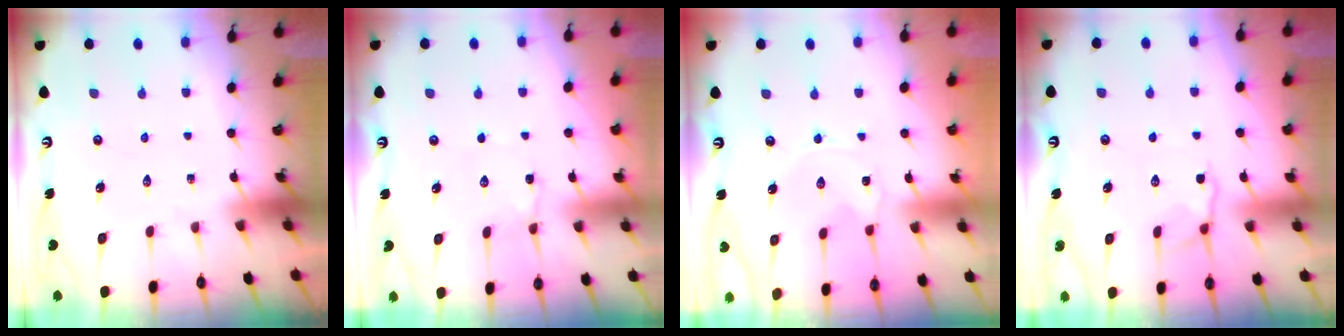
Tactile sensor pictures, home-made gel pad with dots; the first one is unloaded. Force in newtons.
{"total": 2.3, "press": 2.2, "slide": 0.6}
{"total": 1.8, "press": 1.8, "slide": 0.2}
{"total": 4.8, "press": 4.4, "slide": 2.1}